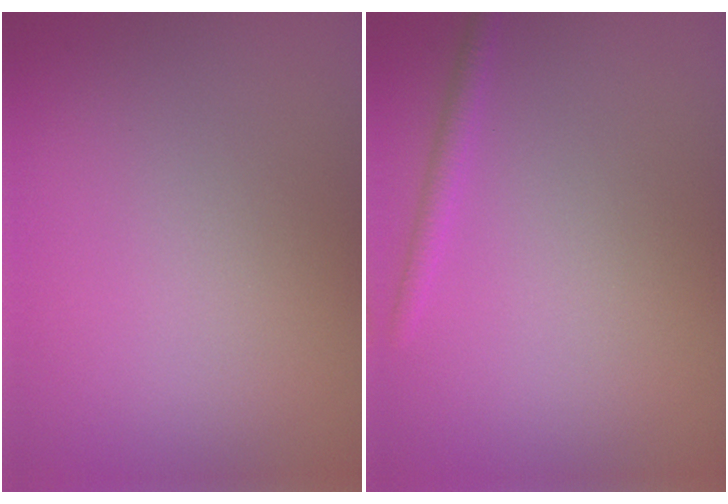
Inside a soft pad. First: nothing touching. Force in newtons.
{"total": 1.3, "press": 1.3, "slide": 0.0}